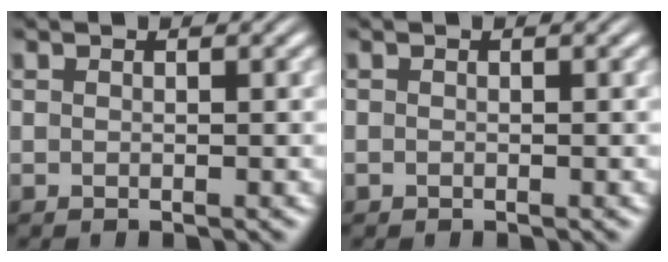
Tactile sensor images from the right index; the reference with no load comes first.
{"total": 0.5, "force": [-0.3, 0.5, 0.1], "torque": [-0.004, -0.007, -0.002]}